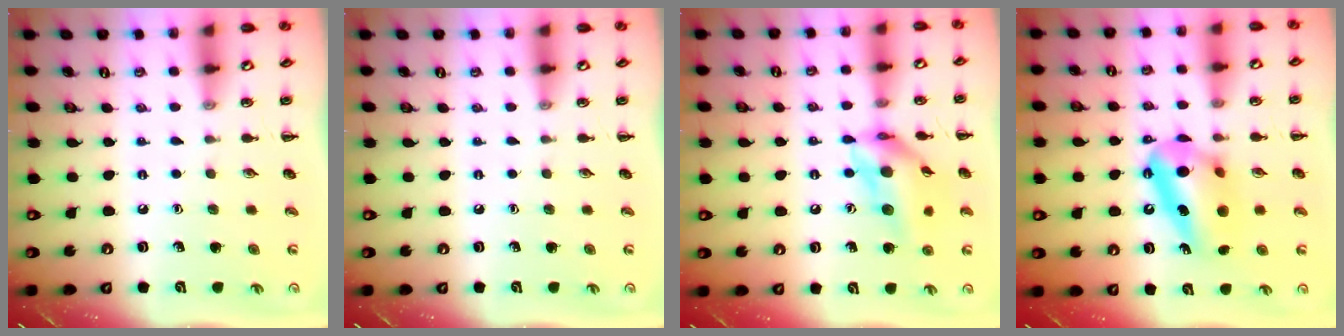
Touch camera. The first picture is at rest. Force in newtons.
{"total": 0.0}
{"total": 16.5, "press": 16.1, "slide": 3.4}
{"total": 12.1, "press": 12.0, "slide": 1.6}